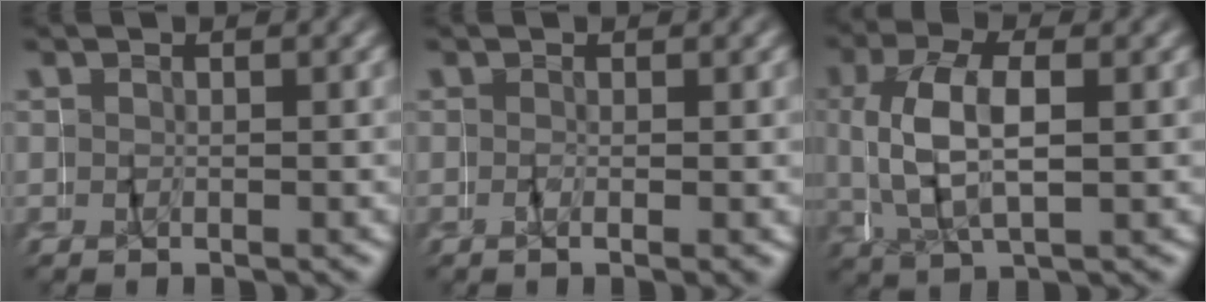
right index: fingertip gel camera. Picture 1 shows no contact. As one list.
[{"total": 1.1, "force": [-0.2, 0.0, 1.1], "torque": [-0.019, -0.006, 0.000]}, {"total": 5.4, "force": [0.5, 3.1, 4.4], "torque": [-0.108, 0.002, 0.009]}]